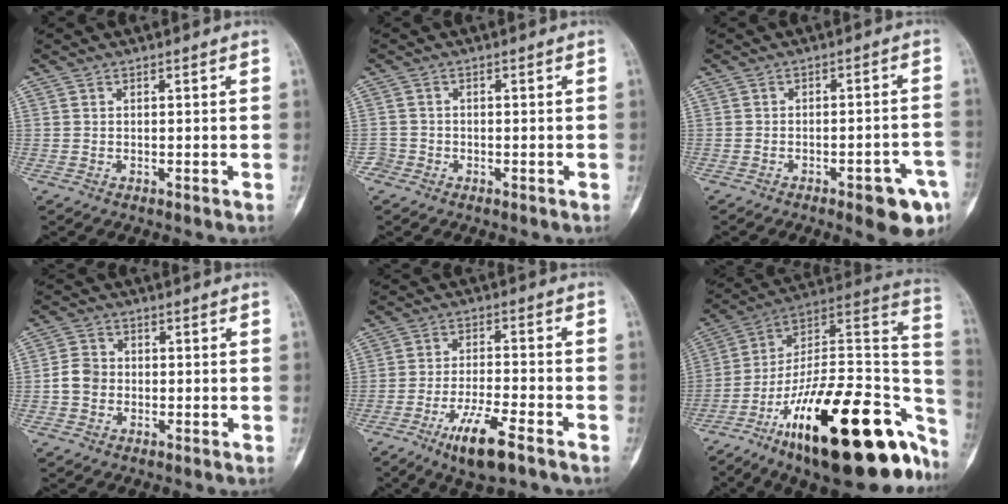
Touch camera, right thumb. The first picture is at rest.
{"total": 1.7, "force": [-1.0, 1.4, -0.3], "torque": [0.012, 0.008, -0.025]}
{"total": 9.1, "force": [-4.6, 2.6, 7.4], "torque": [-0.085, 0.025, -0.050]}
{"total": 4.4, "force": [-0.7, 3.8, 2.2], "torque": [-0.032, 0.012, -0.019]}
{"total": 9.8, "force": [-5.9, 2.2, 7.6], "torque": [-0.142, 0.017, -0.100]}
{"total": 35.7, "force": [-16.8, 13.0, 28.7], "torque": [-0.333, 0.079, -0.263]}